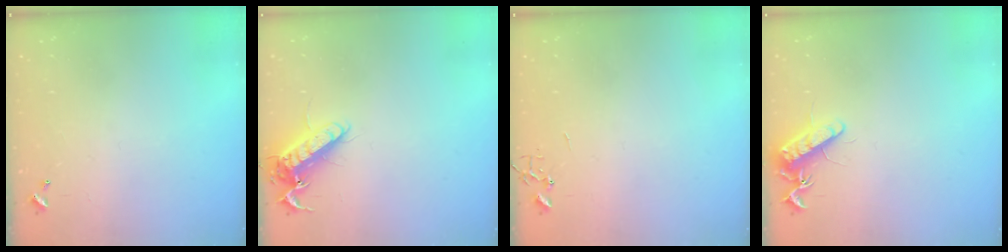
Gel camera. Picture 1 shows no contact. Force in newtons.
{"total": 12.3, "press": 12.1, "slide": 1.8}
{"total": 0.0}
{"total": 11.9, "press": 11.8, "slide": 1.3}